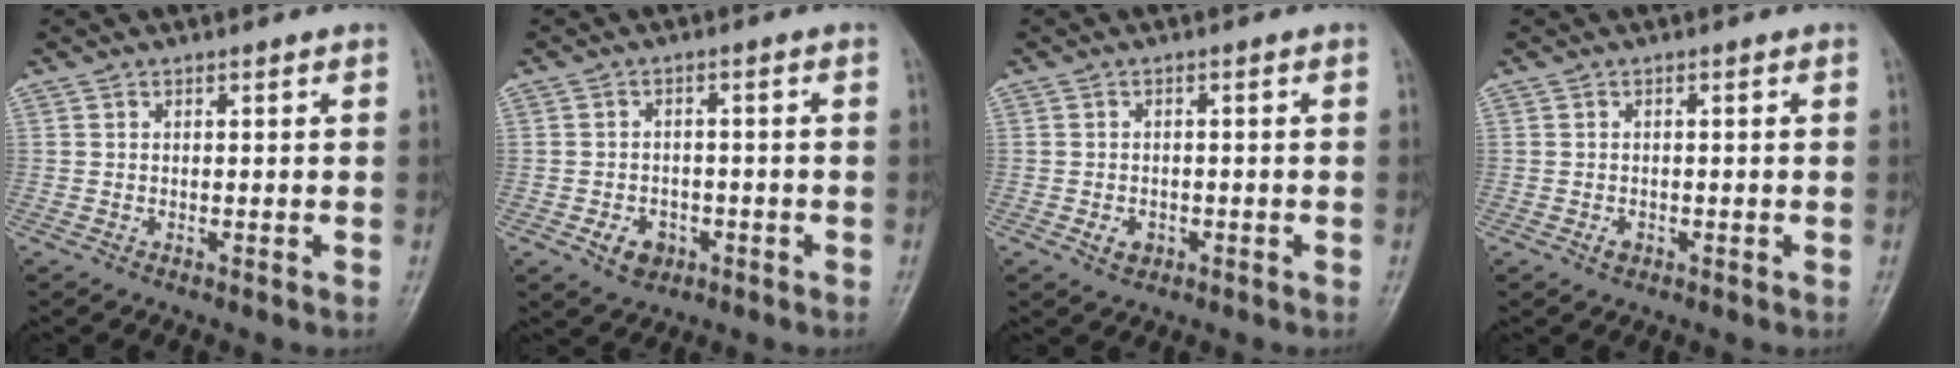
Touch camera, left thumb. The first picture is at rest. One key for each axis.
{"total": 5.0, "fx": -2.2, "fy": 3.8, "fz": 2.5, "tx": -0.027, "ty": 0.015, "tz": -0.030}
{"total": 2.8, "fx": -1.1, "fy": 2.1, "fz": 1.5, "tx": -0.016, "ty": 0.005, "tz": -0.017}
{"total": 1.8, "fx": -0.5, "fy": 1.3, "fz": 1.2, "tx": -0.011, "ty": 0.004, "tz": -0.010}